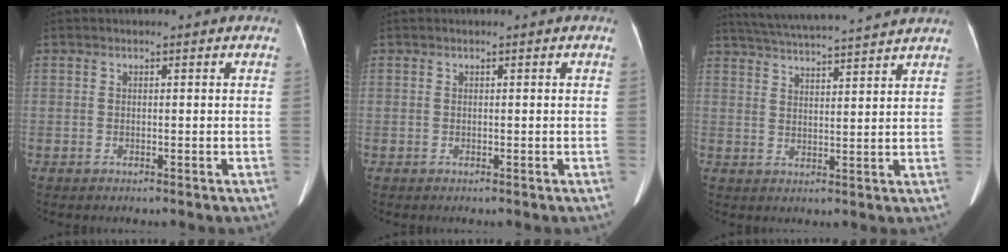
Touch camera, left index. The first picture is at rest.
{"total": 0.0}
{"total": 16.0, "force": [14.7, -0.1, 6.3], "torque": [-0.119, 0.022, 0.210]}